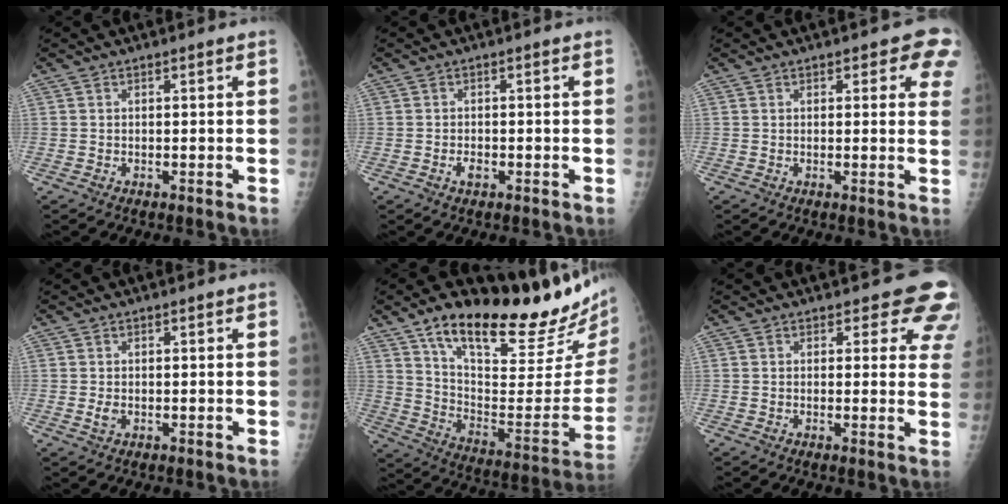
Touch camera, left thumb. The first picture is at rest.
{"total": 1.7, "force": [-0.8, 1.0, 1.1], "torque": [-0.016, 0.003, -0.013]}
{"total": 6.1, "force": [3.4, 2.9, 4.1], "torque": [-0.007, -0.010, 0.026]}
{"total": 1.2, "force": [-0.1, 0.8, 0.9], "torque": [-0.015, -0.003, -0.002]}
{"total": 29.3, "force": [21.2, 7.8, 18.6], "torque": [-0.245, -0.089, 0.324]}
{"total": 7.9, "force": [6.6, 3.7, 2.2], "torque": [0.029, -0.027, 0.044]}